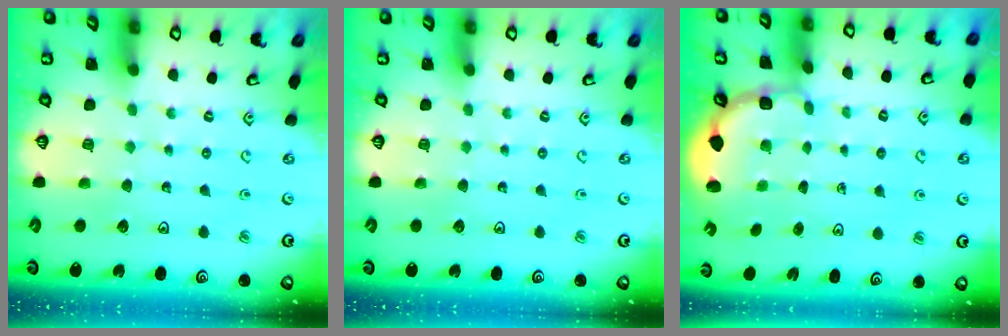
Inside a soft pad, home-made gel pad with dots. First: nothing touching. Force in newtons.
{"total": 0.0}
{"total": 2.9, "press": 2.5, "slide": 1.4}